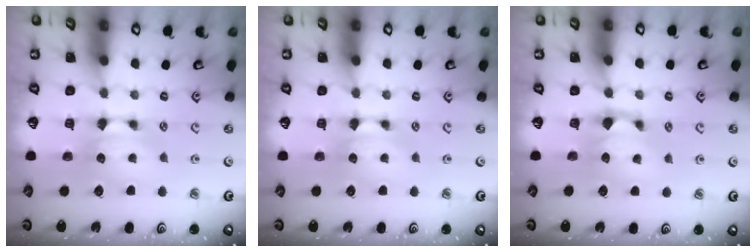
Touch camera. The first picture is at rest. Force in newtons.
{"total": 0.0}
{"total": 1.1, "press": 0.1, "slide": 1.1}